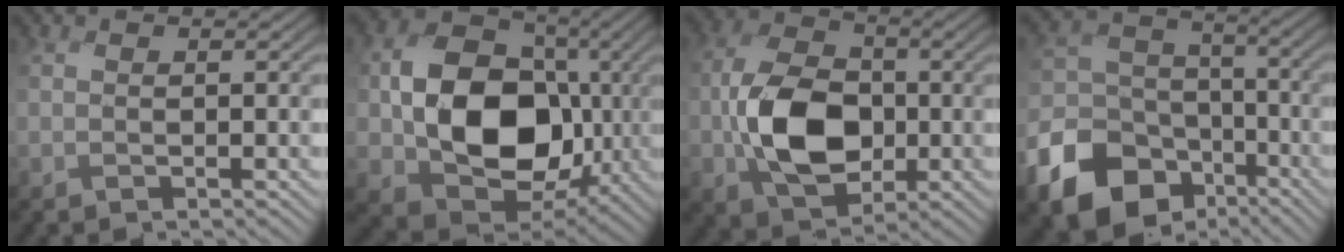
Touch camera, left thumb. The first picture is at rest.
{"total": 14.1, "force": [-1.2, 11.3, 8.5], "torque": [-0.149, -0.028, -0.023]}
{"total": 10.1, "force": [-2.1, 7.0, 6.9], "torque": [-0.147, -0.002, -0.048]}
{"total": 18.1, "force": [-10.5, 13.4, 6.2], "torque": [-0.177, -0.064, -0.184]}